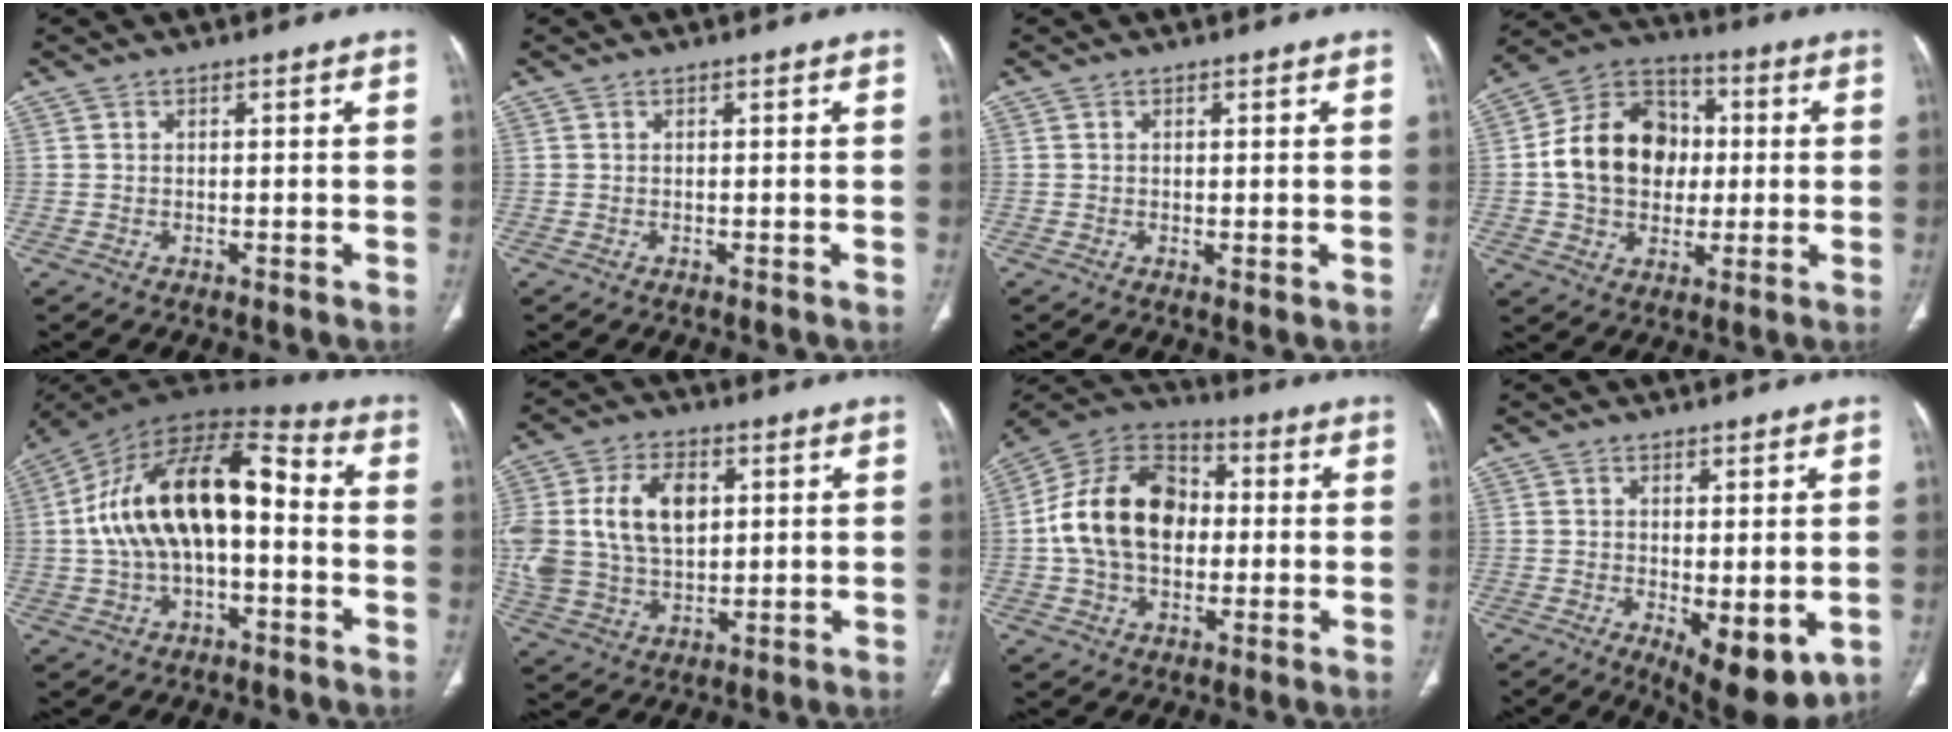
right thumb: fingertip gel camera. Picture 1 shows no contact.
{"total": 0.0}
{"total": 0.7, "force": [0.0, 0.2, 0.7], "torque": [-0.018, -0.006, 0.003]}
{"total": 16.9, "force": [0.6, 13.4, 10.3], "torque": [-0.144, 0.028, 0.009]}
{"total": 19.7, "force": [-0.5, 10.1, 17.0], "torque": [-0.298, 0.054, -0.012]}
{"total": 18.6, "force": [3.6, 12.7, 13.1], "torque": [-0.272, 0.001, 0.078]}
{"total": 17.2, "force": [0.2, 11.8, 12.5], "torque": [-0.213, 0.032, -0.006]}
{"total": 9.1, "force": [-2.1, 3.6, 8.0], "torque": [-0.106, -0.023, -0.018]}